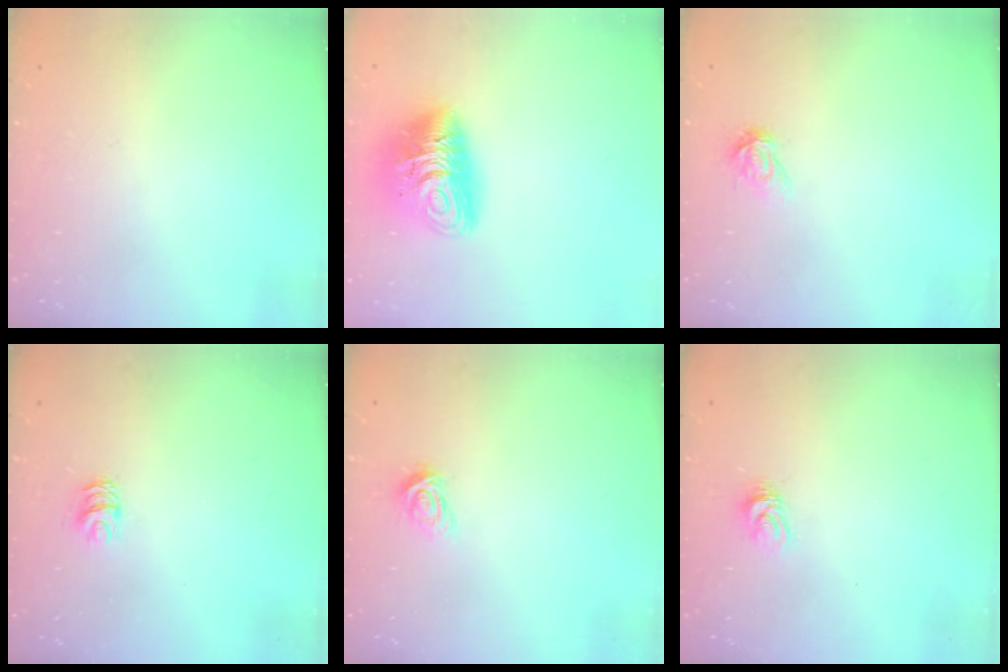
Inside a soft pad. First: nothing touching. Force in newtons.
{"total": 12.9, "press": 12.8, "slide": 1.3}
{"total": 5.7, "press": 5.7, "slide": 0.1}
{"total": 5.2, "press": 5.2, "slide": 0.5}
{"total": 4.0, "press": 3.9, "slide": 0.5}
{"total": 4.5, "press": 4.5, "slide": 0.2}